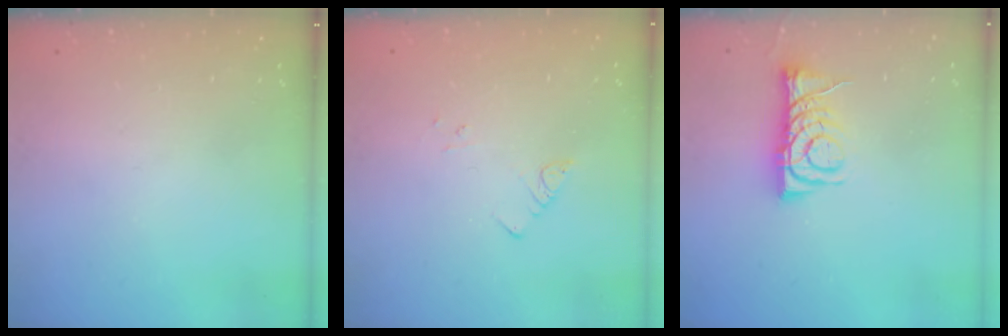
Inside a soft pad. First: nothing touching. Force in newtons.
{"total": 4.0, "press": 3.9, "slide": 0.5}
{"total": 8.8, "press": 8.8, "slide": 0.7}